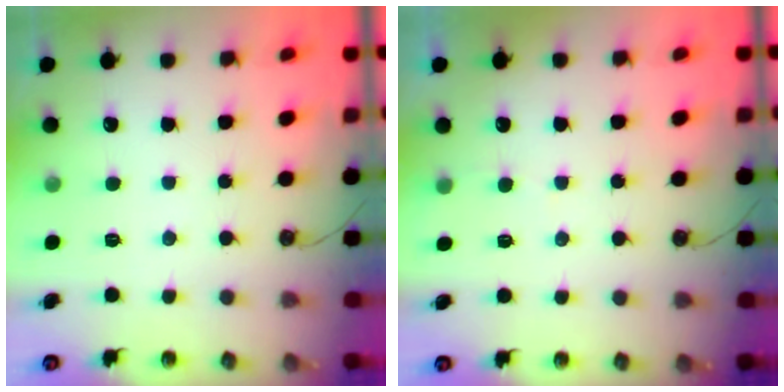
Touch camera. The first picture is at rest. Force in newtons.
{"total": 2.8, "press": 2.8, "slide": 0.2}